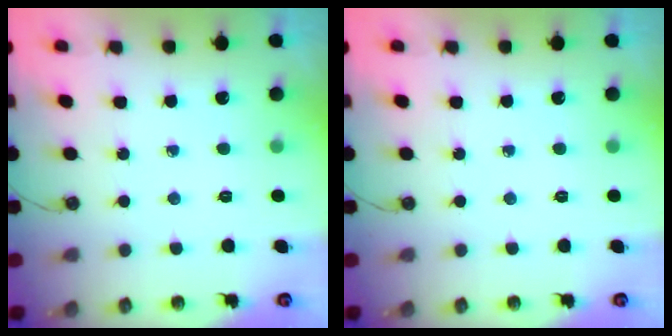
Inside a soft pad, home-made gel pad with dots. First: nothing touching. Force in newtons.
{"total": 0.0}